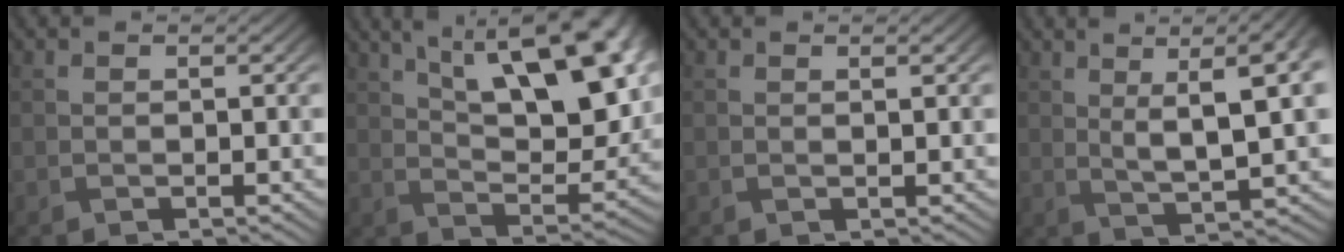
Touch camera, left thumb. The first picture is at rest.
{"total": 18.6, "force": [8.7, 7.7, 14.5], "torque": [-0.204, 0.028, 0.126]}
{"total": 0.7, "force": [0.5, 0.0, 0.5], "torque": [-0.009, 0.002, 0.009]}
{"total": 10.0, "force": [3.6, 2.4, 9.0], "torque": [-0.151, 0.019, 0.058]}